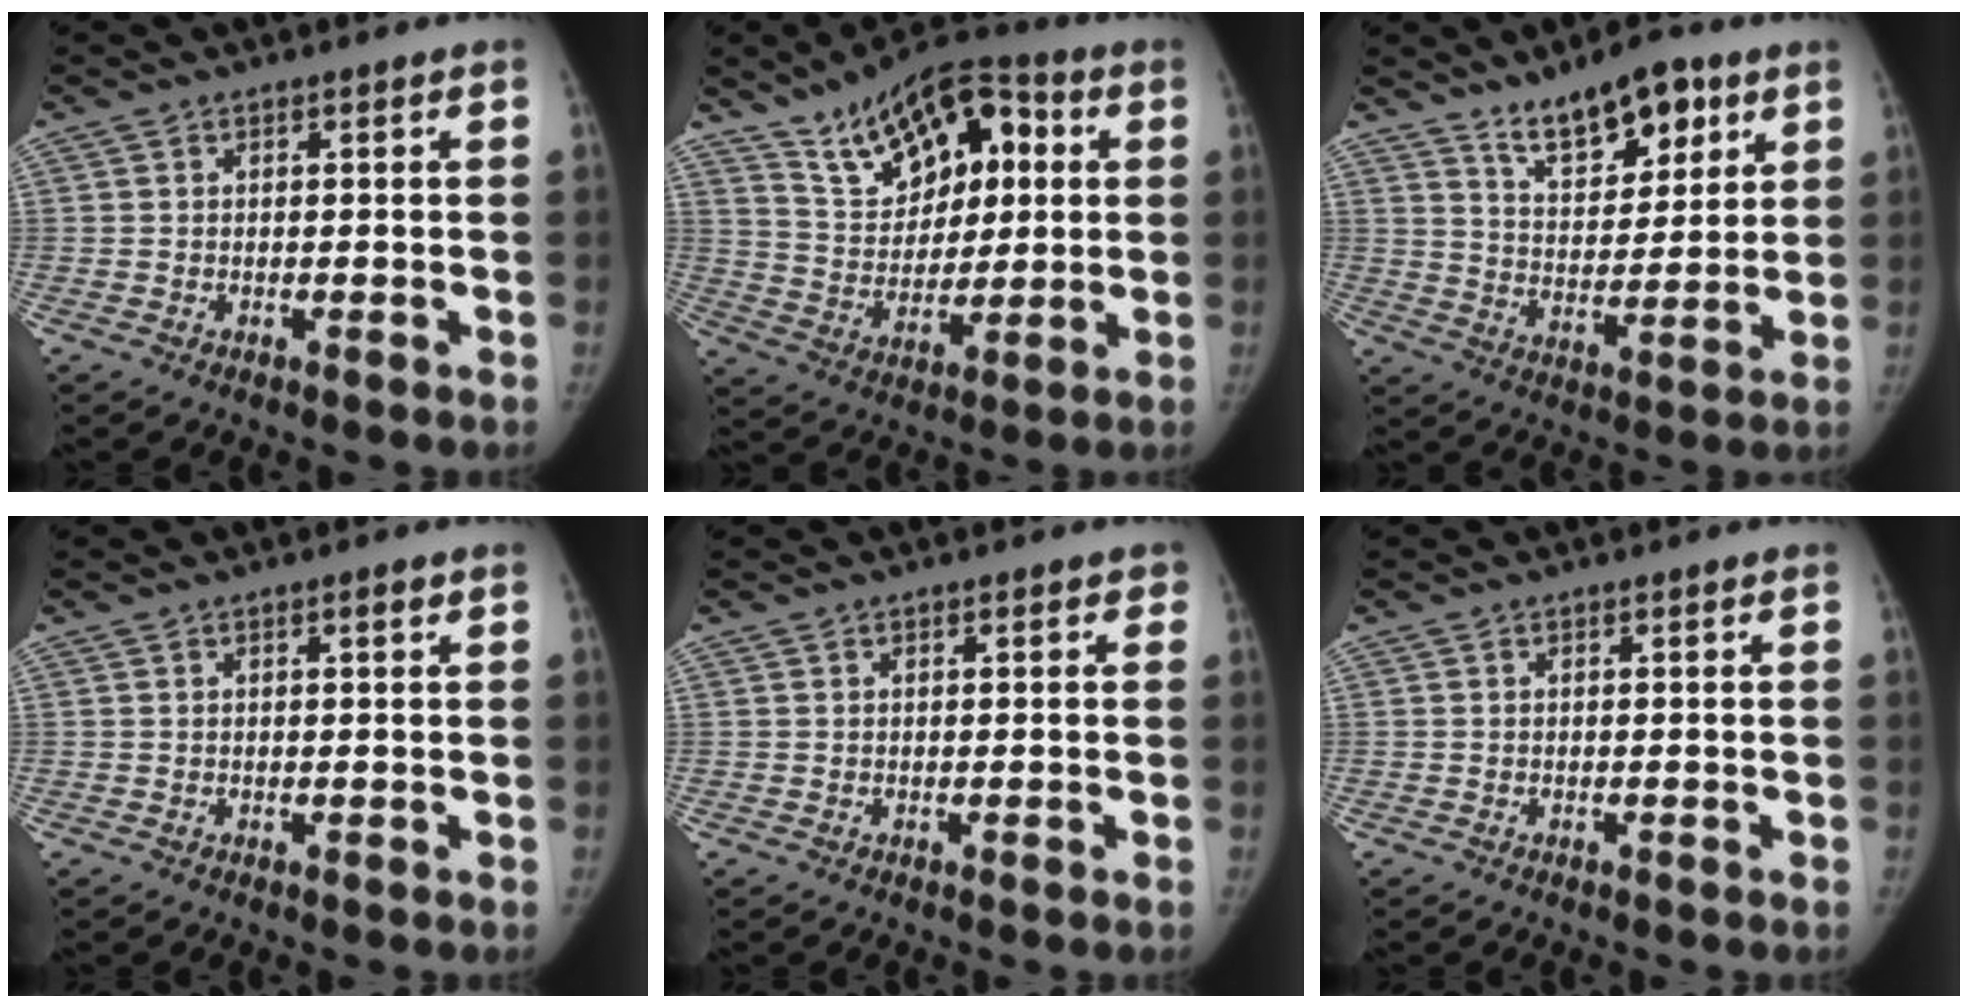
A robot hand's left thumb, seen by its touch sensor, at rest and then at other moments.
{"total": 18.2, "force": [7.3, 10.4, 13.0], "torque": [-0.152, -0.003, 0.127]}
{"total": 12.6, "force": [8.1, 5.7, 7.8], "torque": [-0.087, -0.046, 0.137]}
{"total": 0.9, "force": [0.5, 0.2, 0.8], "torque": [-0.009, 0.000, 0.006]}
{"total": 0.7, "force": [0.4, 0.5, 0.3], "torque": [0.011, 0.001, -0.001]}
{"total": 0.0}